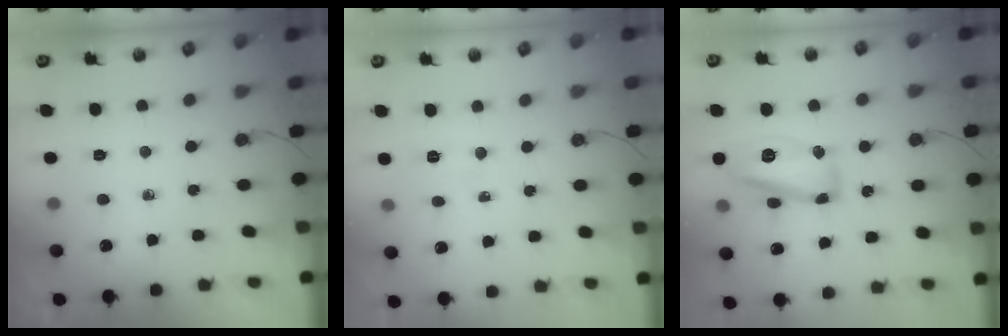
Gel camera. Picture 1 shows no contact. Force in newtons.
{"total": 4.4, "press": 4.3, "slide": 1.2}
{"total": 14.6, "press": 14.5, "slide": 0.7}